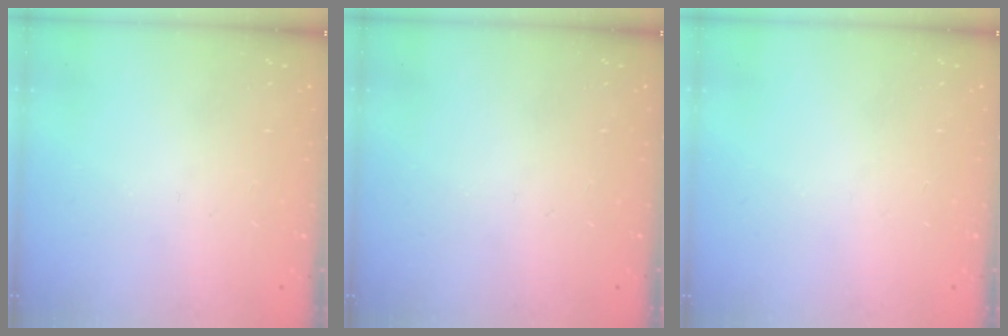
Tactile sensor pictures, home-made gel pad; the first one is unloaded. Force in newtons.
{"total": 0.0}
{"total": 0.0}